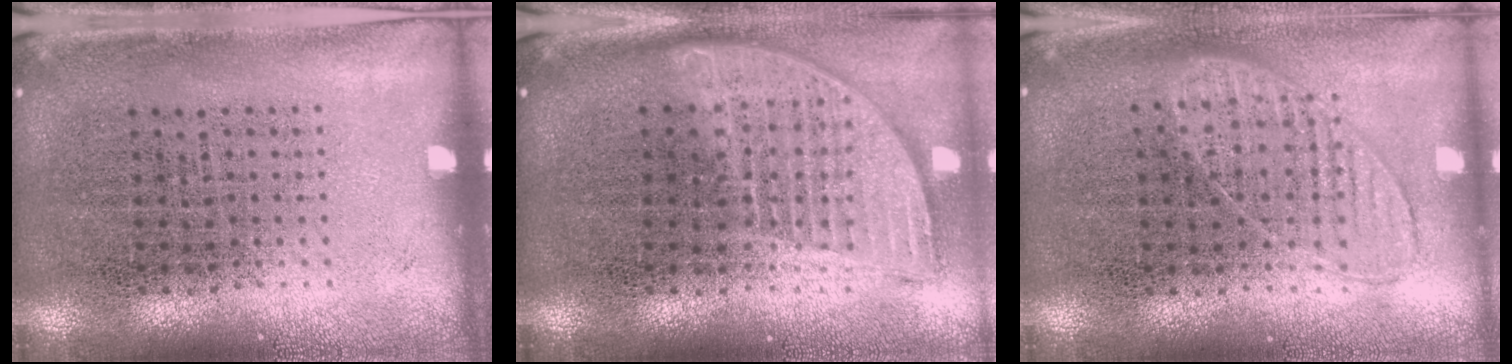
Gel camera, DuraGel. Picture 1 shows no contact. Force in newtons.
{"total": 1.8, "press": 1.5, "slide": 1.0}
{"total": 0.9, "press": 0.9, "slide": 0.4}